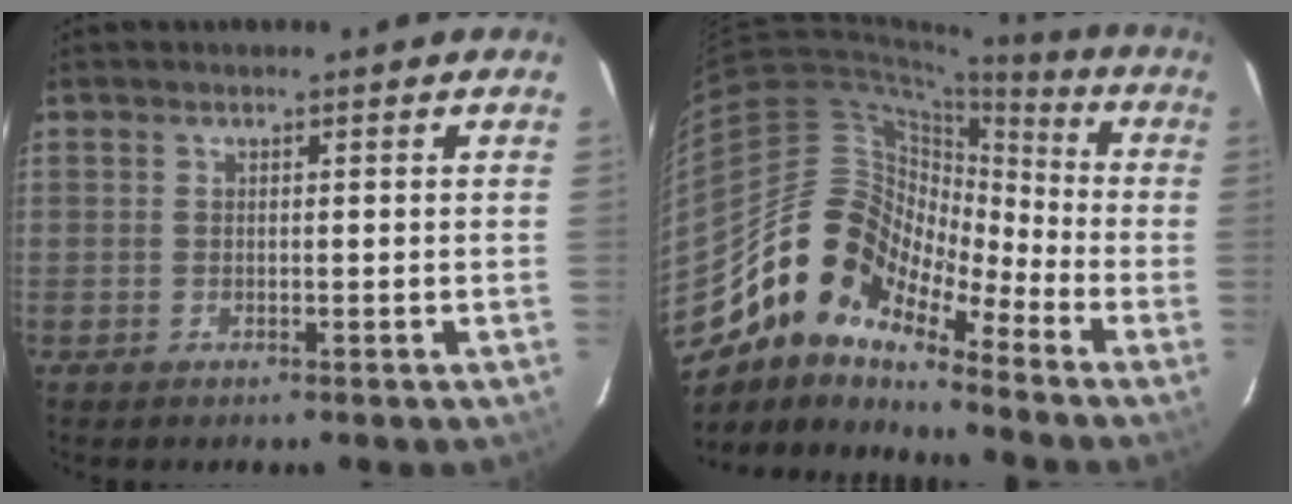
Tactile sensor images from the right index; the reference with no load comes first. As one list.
[{"total": 14.0, "force": [-10.3, 6.8, 6.5], "torque": [-0.105, 0.017, -0.216]}]